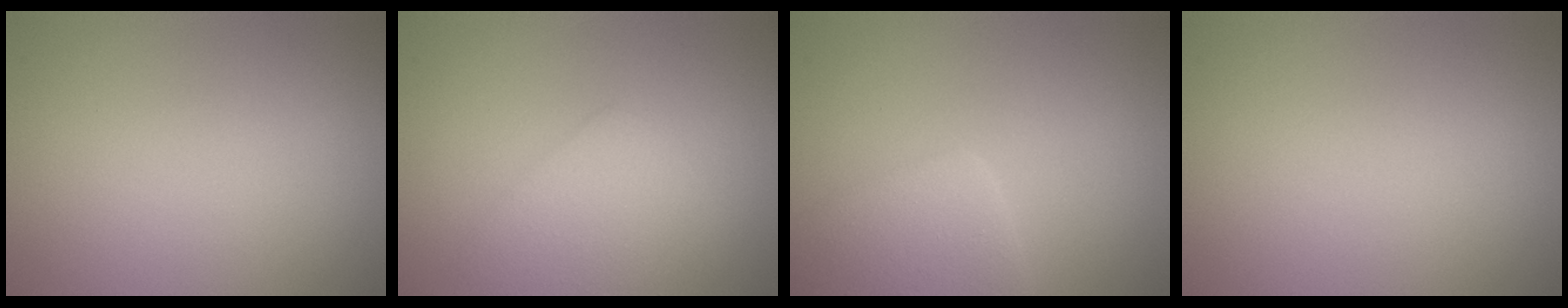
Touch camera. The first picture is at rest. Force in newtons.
{"total": 2.8, "press": 2.8, "slide": 0.1}
{"total": 3.6, "press": 3.6, "slide": 0.2}
{"total": 0.0}